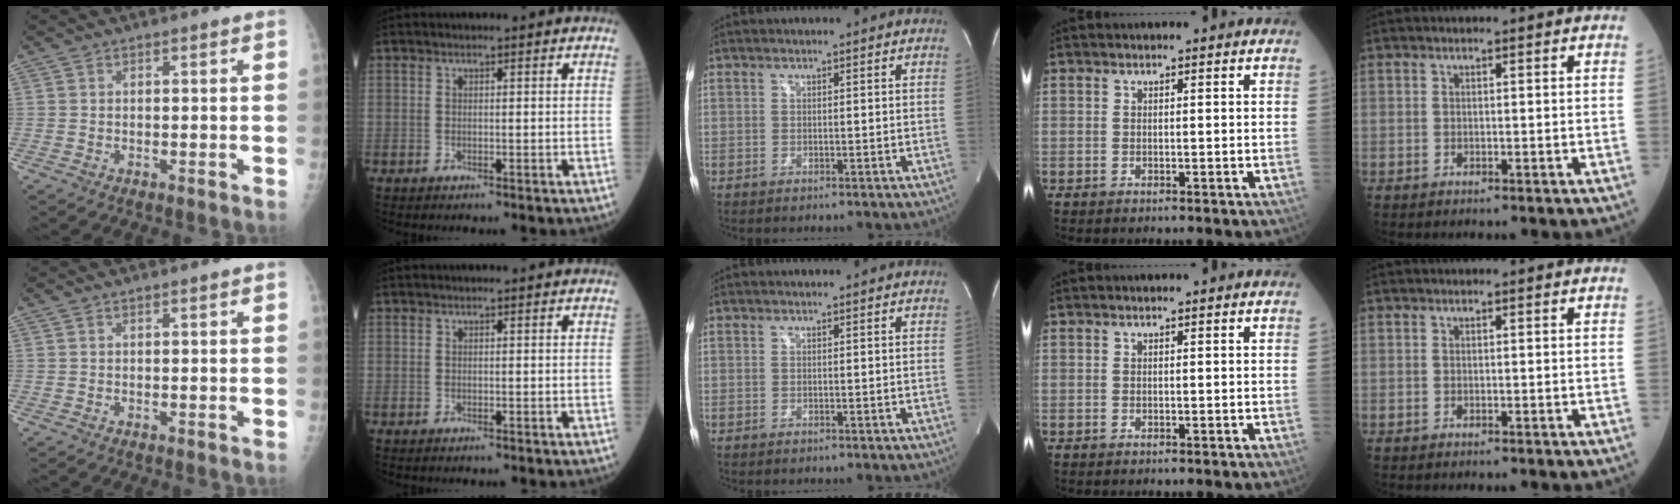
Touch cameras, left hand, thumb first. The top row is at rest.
{}